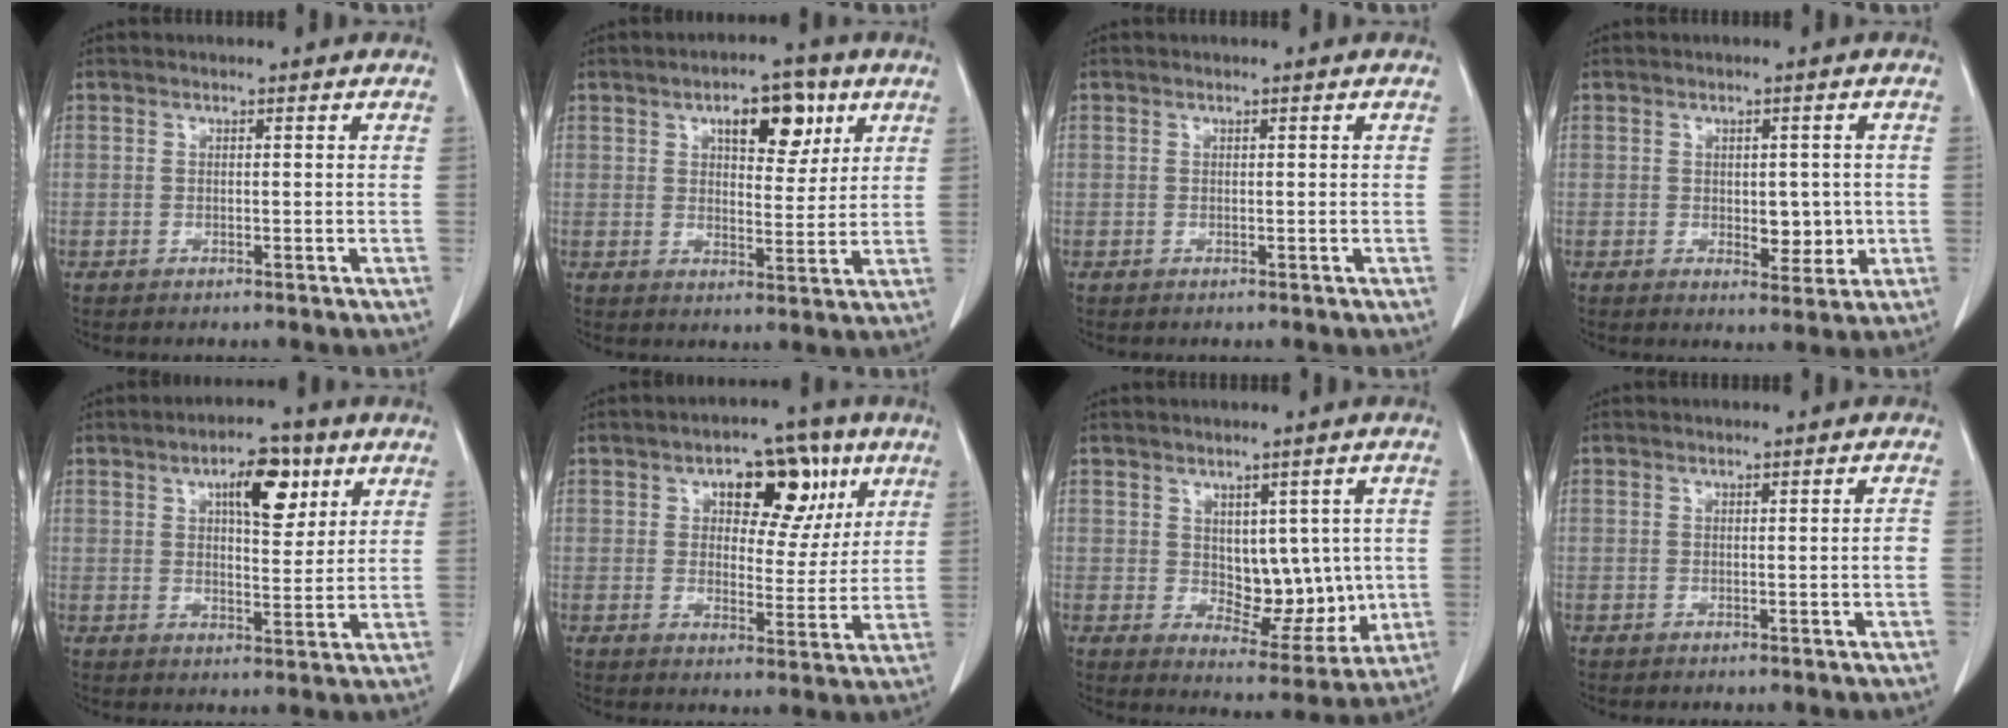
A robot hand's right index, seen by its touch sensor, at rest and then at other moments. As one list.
[{"total": 8.4, "force": [4.1, 3.5, 6.4], "torque": [-0.089, 0.008, 0.062]}, {"total": 0.0}, {"total": 4.4, "force": [-0.2, 2.5, 3.7], "torque": [-0.039, -0.003, 0.008]}, {"total": 8.4, "force": [4.0, 3.1, 6.7], "torque": [-0.103, 0.008, 0.061]}, {"total": 10.8, "force": [4.8, 5.8, 7.8], "torque": [-0.092, 0.023, 0.069]}, {"total": 8.6, "force": [0.8, 5.1, 6.9], "torque": [-0.078, 0.001, 0.034]}, {"total": 1.1, "force": [-0.2, -0.1, 1.1], "torque": [-0.016, -0.001, 0.001]}]